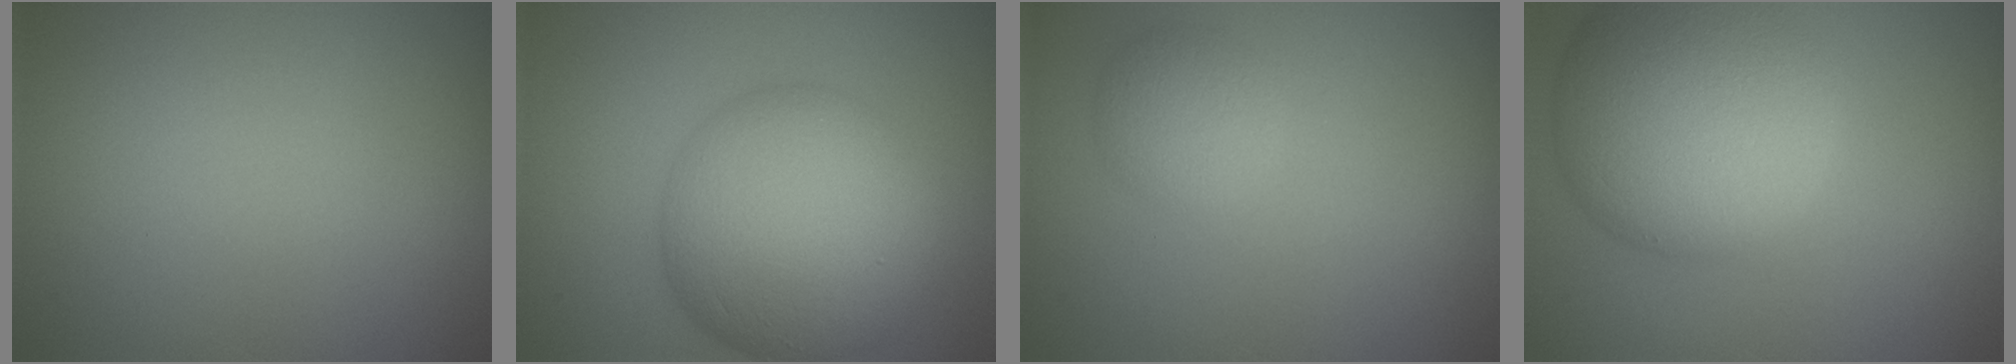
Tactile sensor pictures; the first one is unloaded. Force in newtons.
{"total": 10.9, "press": 10.9, "slide": 0.2}
{"total": 2.4, "press": 2.4, "slide": 0.1}
{"total": 11.4, "press": 11.4, "slide": 0.6}